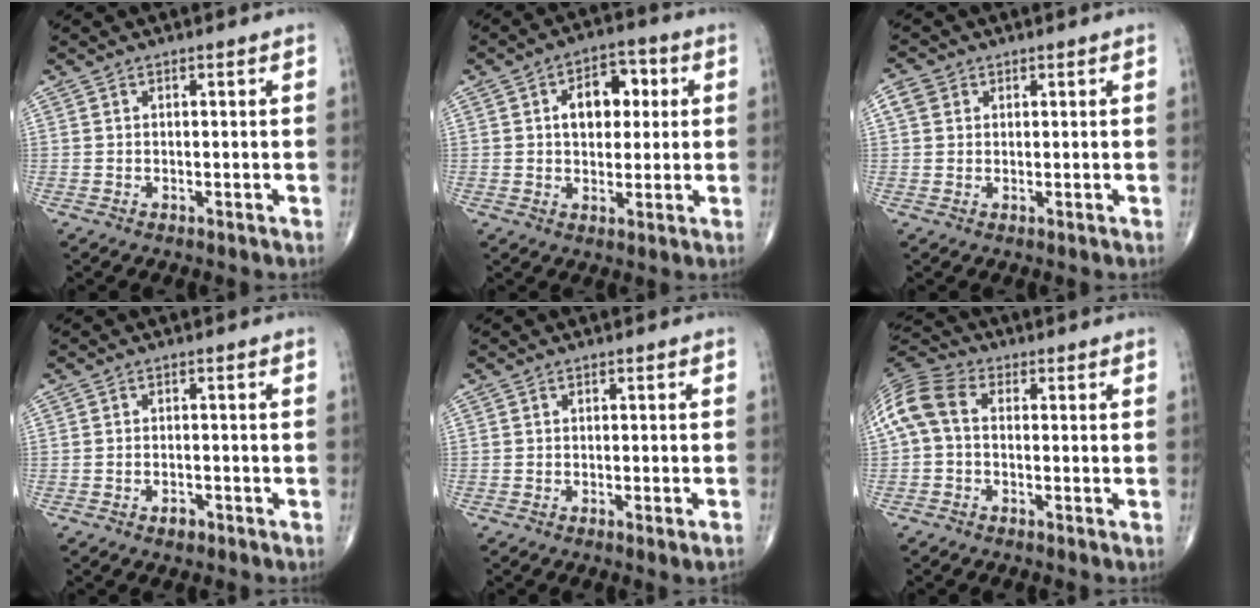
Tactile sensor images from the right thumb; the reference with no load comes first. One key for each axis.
{"total": 9.4, "fx": 1.9, "fy": 6.2, "fz": 6.8, "tx": -0.068, "ty": 0.012, "tz": 0.026}
{"total": 2.8, "fx": 1.0, "fy": 2.5, "fz": 1.0, "tx": -0.012, "ty": 0.004, "tz": 0.018}
{"total": 2.0, "fx": -1.2, "fy": 1.2, "fz": 1.0, "tx": -0.014, "ty": 0.006, "tz": -0.015}
{"total": 1.5, "fx": -0.8, "fy": -0.1, "fz": 1.2, "tx": -0.022, "ty": -0.001, "tz": -0.009}
{"total": 9.1, "fx": 0.2, "fy": 6.1, "fz": 6.7, "tx": -0.142, "ty": 0.026, "tz": -0.012}